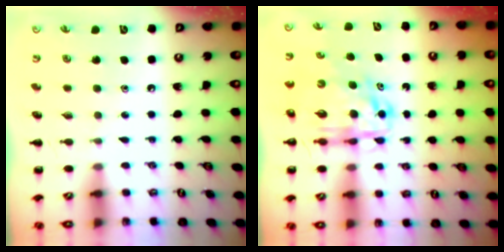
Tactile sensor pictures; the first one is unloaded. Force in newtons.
{"total": 8.6, "press": 8.0, "slide": 3.2}